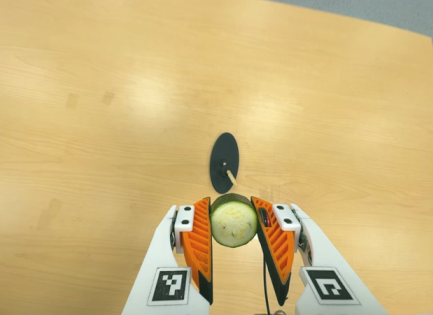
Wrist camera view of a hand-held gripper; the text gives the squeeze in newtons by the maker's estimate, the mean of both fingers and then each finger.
{"total": 11.0, "left": 10.3, "right": 11.7}